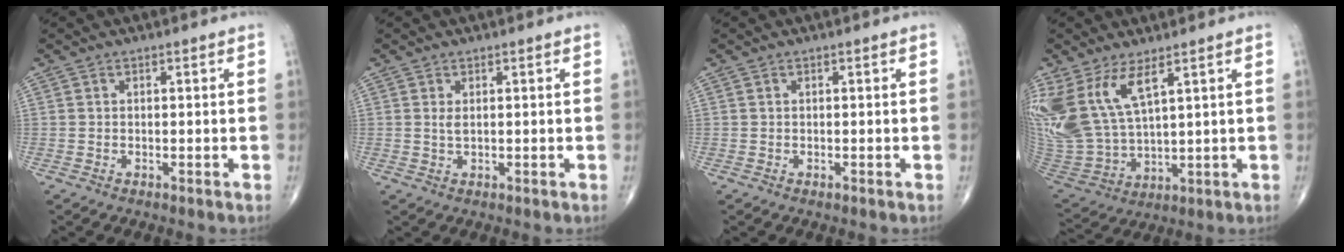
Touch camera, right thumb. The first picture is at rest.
{"total": 1.1, "force": [0.4, 0.4, 1.0], "torque": [-0.019, -0.001, 0.009]}
{"total": 0.0}
{"total": 13.8, "force": [7.0, 5.8, 10.4], "torque": [-0.226, -0.034, 0.162]}